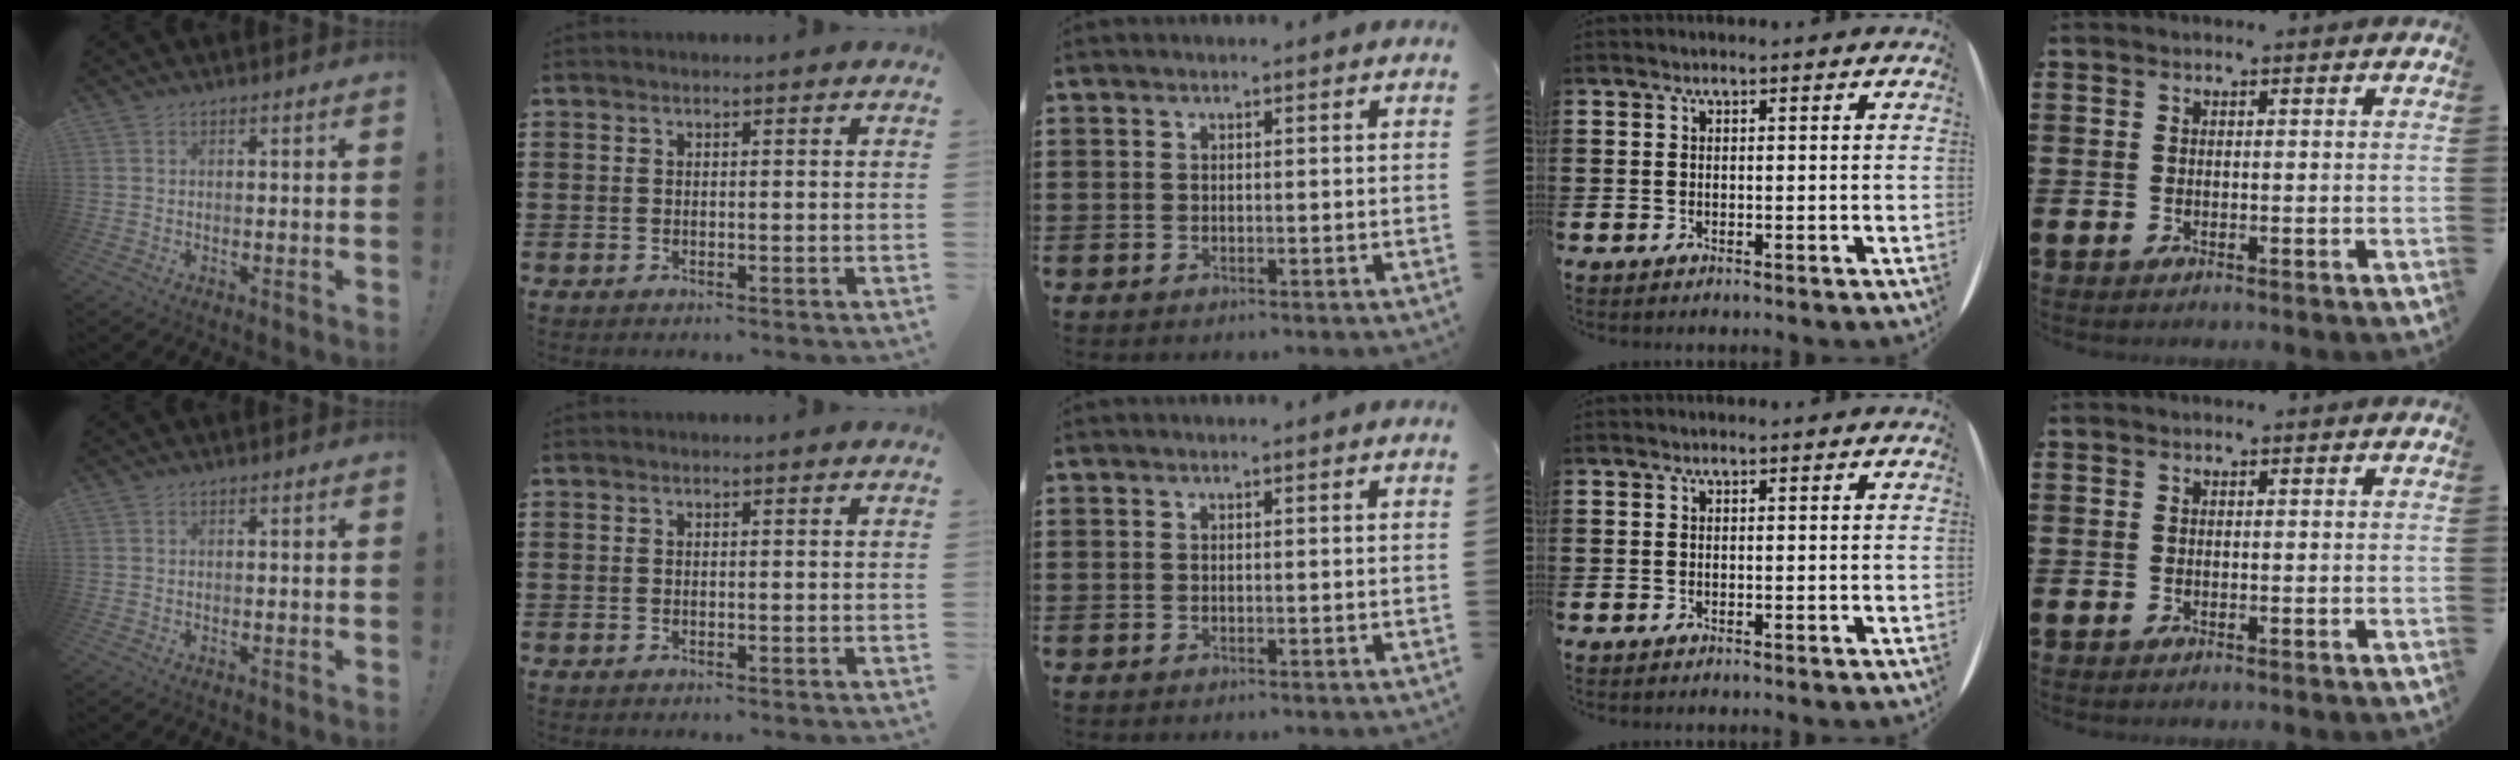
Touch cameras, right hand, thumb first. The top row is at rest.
{}